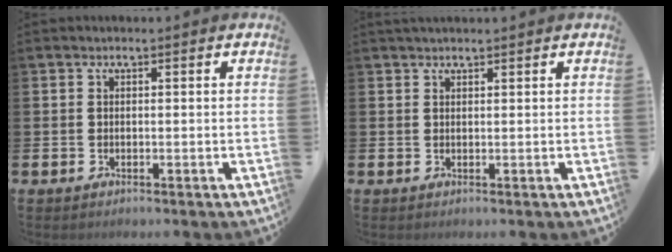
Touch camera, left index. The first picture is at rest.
{"total": 1.2, "force": [1.1, 0.2, 0.3], "torque": [0.002, -0.001, 0.018]}